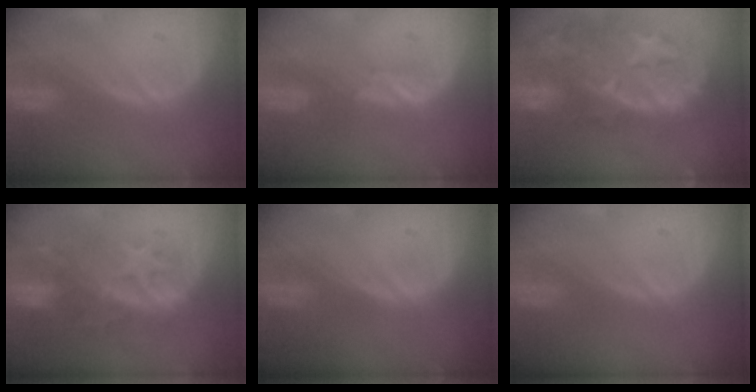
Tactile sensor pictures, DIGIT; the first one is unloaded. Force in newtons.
{"total": 1.9, "press": 1.8, "slide": 0.7}
{"total": 14.5, "press": 11.8, "slide": 8.5}
{"total": 9.8, "press": 8.8, "slide": 4.3}
{"total": 0.0}
{"total": 0.0}